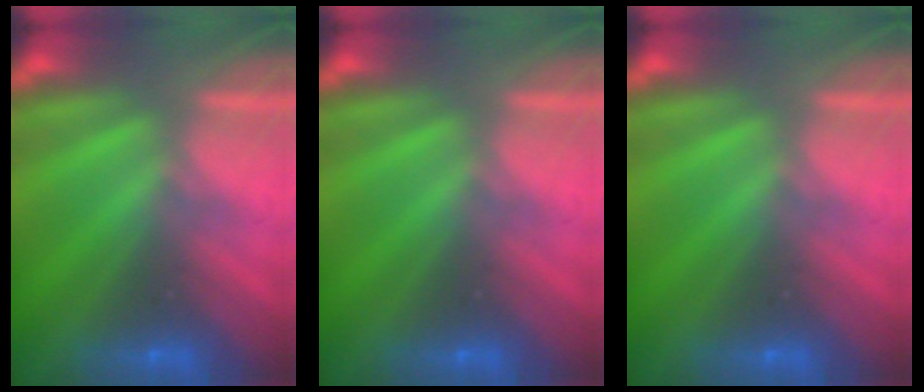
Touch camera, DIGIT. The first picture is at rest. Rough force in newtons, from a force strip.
{"total": 0.0}
{"total": 0.0}